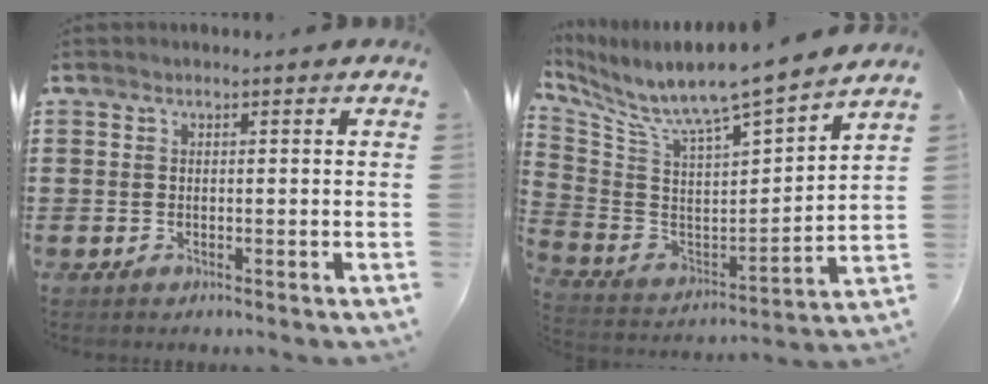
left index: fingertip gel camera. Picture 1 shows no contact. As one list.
[{"total": 7.4, "force": [6.7, -0.3, 3.1], "torque": [-0.095, -0.069, 0.101]}]